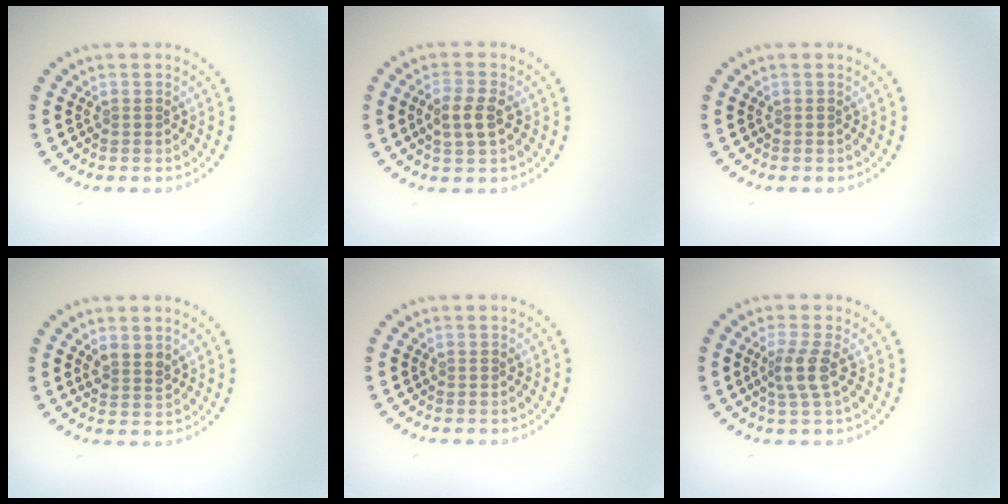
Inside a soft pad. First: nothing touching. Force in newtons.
{"total": 2.6, "press": 2.6, "slide": 0.4}
{"total": 0.0}
{"total": 1.6, "press": 1.4, "slide": 0.8}
{"total": 0.0}
{"total": 2.5, "press": 2.0, "slide": 1.5}